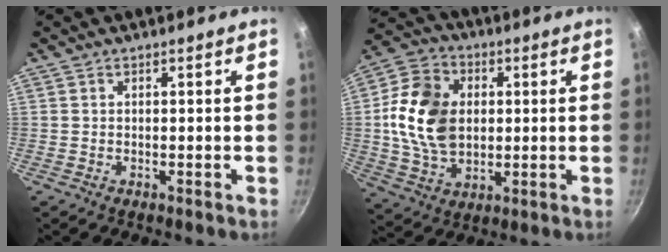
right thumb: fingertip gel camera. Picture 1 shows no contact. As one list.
[{"total": 16.3, "force": [1.4, 11.8, 11.2], "torque": [-0.189, 0.005, 0.024]}]